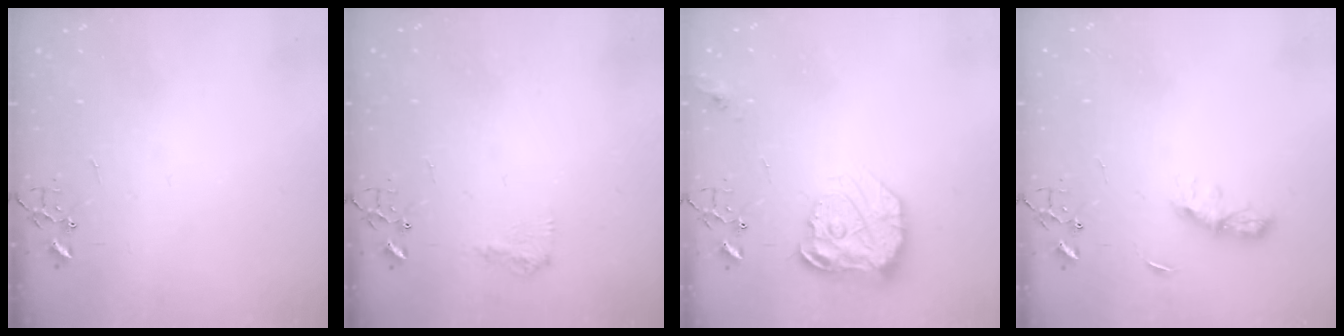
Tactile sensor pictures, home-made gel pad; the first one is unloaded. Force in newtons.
{"total": 7.9, "press": 7.9, "slide": 0.3}
{"total": 17.2, "press": 17.1, "slide": 1.7}
{"total": 6.4, "press": 6.3, "slide": 0.7}